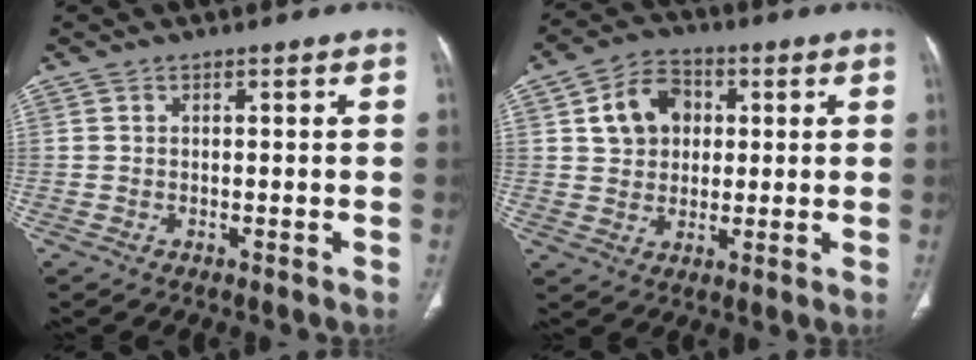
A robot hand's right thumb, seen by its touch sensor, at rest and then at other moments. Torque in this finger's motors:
{"motor_torque": [-0.11, 0.35, 0.08, -0.02, 0.10]}